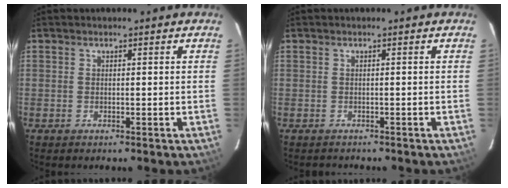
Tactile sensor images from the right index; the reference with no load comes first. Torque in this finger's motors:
{"motor_torque": [-0.04, -0.01, -0.04, -0.05]}